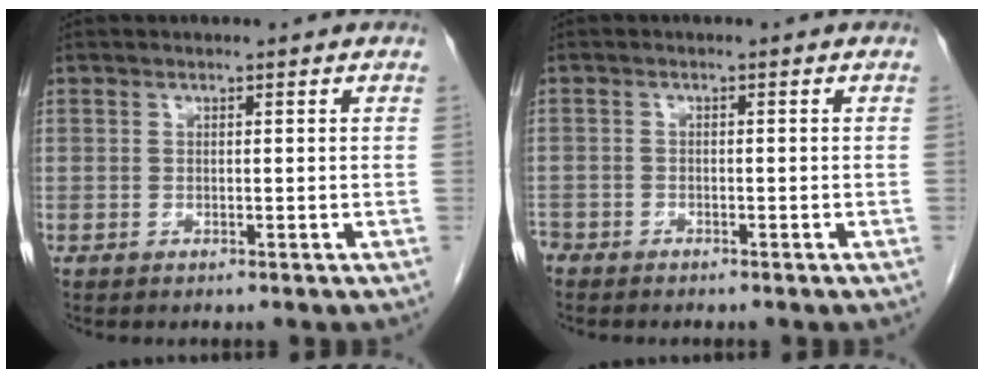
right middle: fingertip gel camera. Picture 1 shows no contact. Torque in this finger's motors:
{"motor_torque": [1.13, -1.01, 0.10, -0.06]}